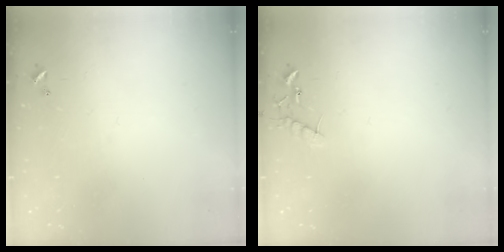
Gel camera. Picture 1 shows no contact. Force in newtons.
{"total": 8.5, "press": 8.5, "slide": 0.6}